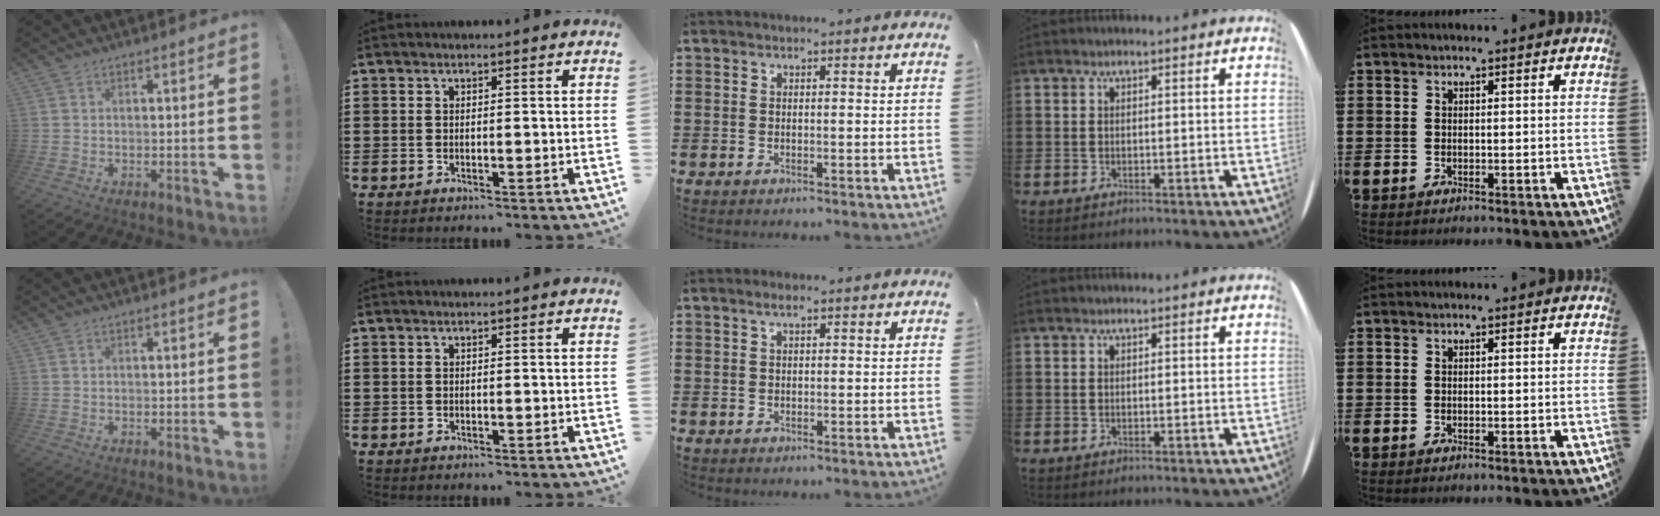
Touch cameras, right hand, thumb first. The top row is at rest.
{"middle": {"total": 1.3, "force": [0.5, 0.8, 0.9], "torque": [-0.020, 0.006, 0.007]}}